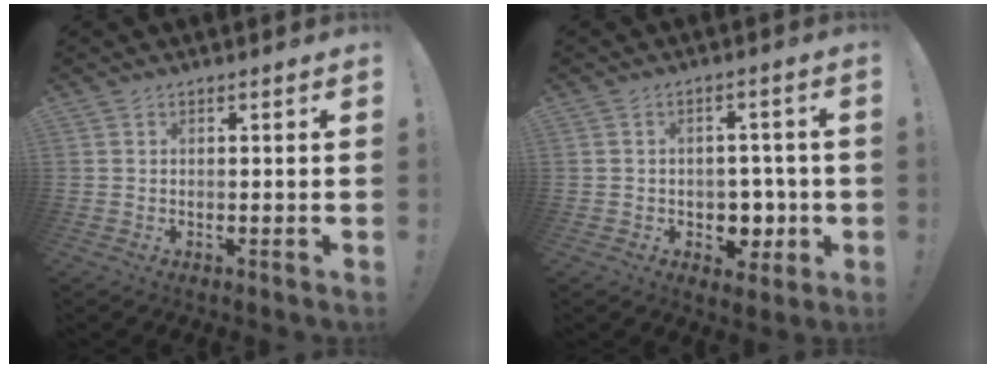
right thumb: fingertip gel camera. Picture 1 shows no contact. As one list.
[{"total": 6.9, "force": [-1.0, 6.3, 2.7], "torque": [-0.029, 0.007, -0.006]}]